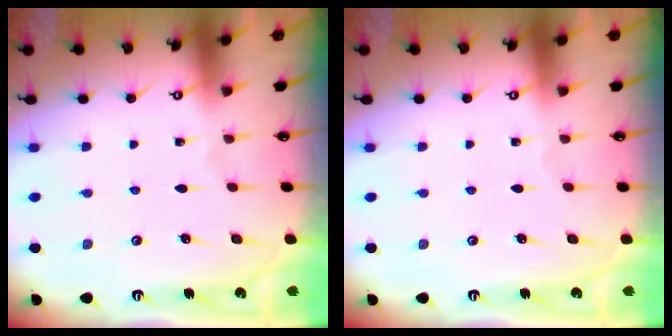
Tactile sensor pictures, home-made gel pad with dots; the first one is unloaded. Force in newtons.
{"total": 0.0}